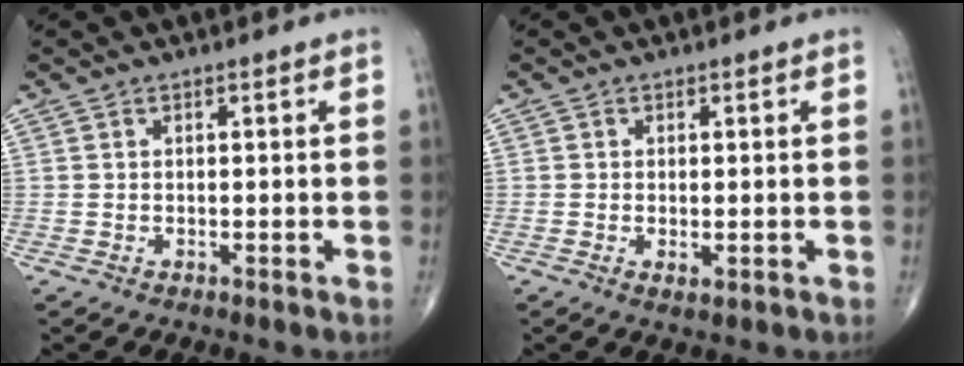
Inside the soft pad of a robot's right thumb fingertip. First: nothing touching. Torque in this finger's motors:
{"motor_torque": [-0.32, 0.08, -0.05, 0.11, 0.01]}